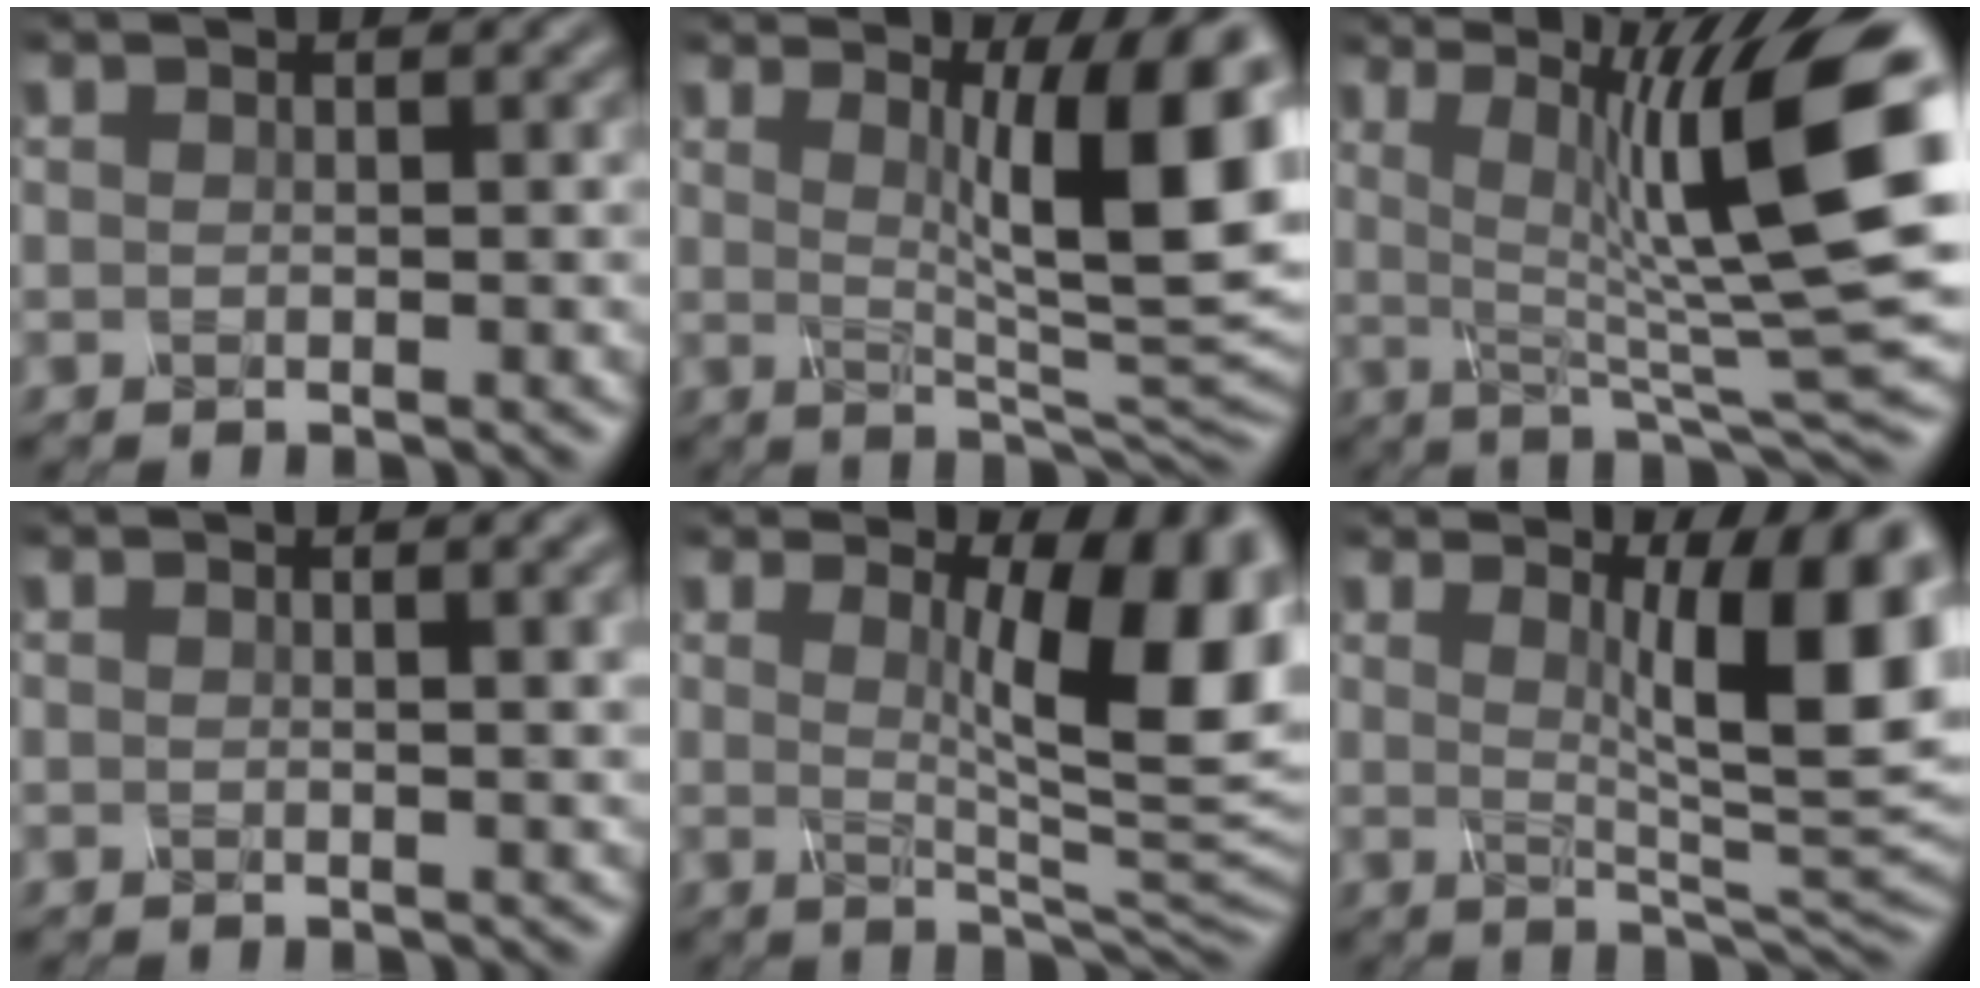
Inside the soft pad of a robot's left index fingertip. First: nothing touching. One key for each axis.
{"total": 10.6, "fx": 2.5, "fy": 2.3, "fz": 10.1, "tx": -0.126, "ty": -0.005, "tz": 0.039}
{"total": 13.2, "fx": 2.4, "fy": 2.7, "fz": 12.7, "tx": -0.177, "ty": 0.010, "tz": 0.037}
{"total": 3.2, "fx": 0.8, "fy": 1.1, "fz": 2.8, "tx": -0.023, "ty": 0.007, "tz": 0.004}
{"total": 10.4, "fx": 2.6, "fy": 2.7, "fz": 9.7, "tx": -0.110, "ty": -0.005, "tz": 0.041}
{"total": 10.3, "fx": 2.7, "fy": 2.4, "fz": 9.7, "tx": -0.111, "ty": -0.003, "tz": 0.041}